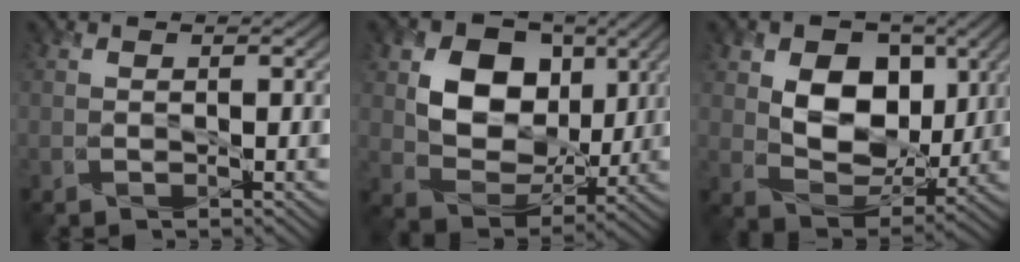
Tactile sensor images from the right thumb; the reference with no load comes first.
{"total": 10.3, "force": [2.6, 8.0, 5.9], "torque": [-0.122, -0.004, 0.035]}
{"total": 9.6, "force": [2.2, 7.0, 6.2], "torque": [-0.123, -0.006, 0.028]}